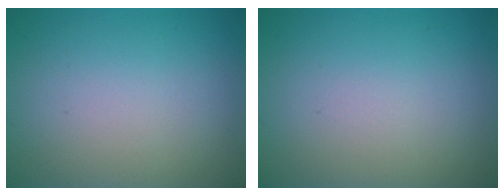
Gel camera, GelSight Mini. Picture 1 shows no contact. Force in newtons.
{"total": 0.0}